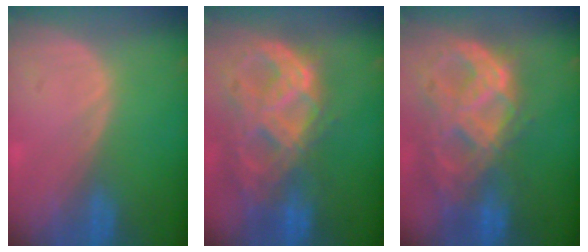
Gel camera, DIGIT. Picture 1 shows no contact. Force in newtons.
{"total": 11.4, "press": 9.7, "slide": 6.1}
{"total": 11.4, "press": 9.7, "slide": 6.1}